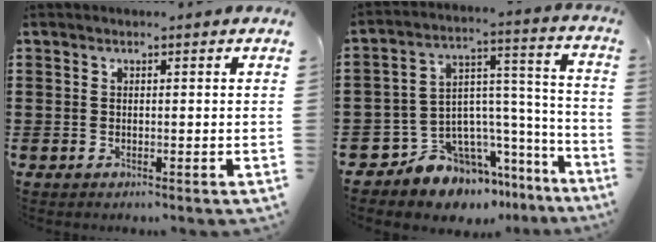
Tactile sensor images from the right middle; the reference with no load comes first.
{"total": 9.0, "force": [-7.4, 4.7, 1.8], "torque": [-0.053, -0.001, -0.140]}